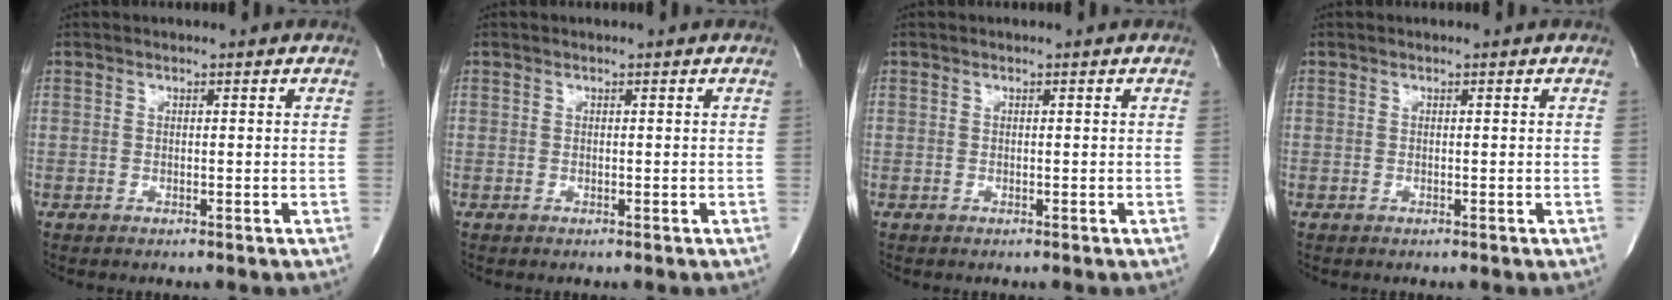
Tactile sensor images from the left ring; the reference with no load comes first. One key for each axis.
{"total": 0.0}
{"total": 0.0}
{"total": 0.0}